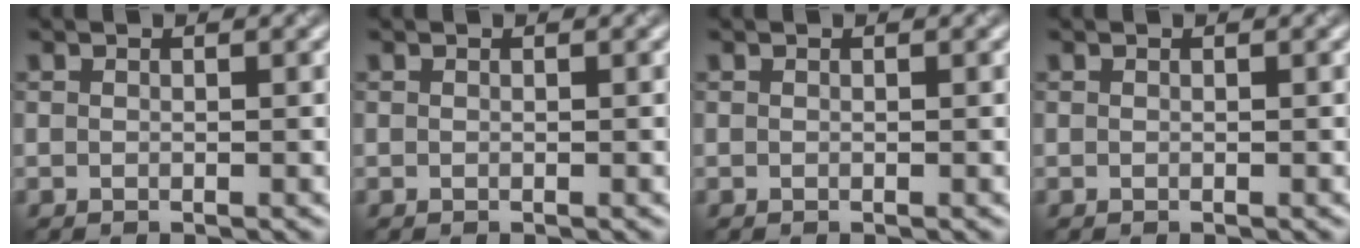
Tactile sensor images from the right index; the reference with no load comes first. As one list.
[{"total": 0.0}, {"total": 0.0}, {"total": 0.0}]